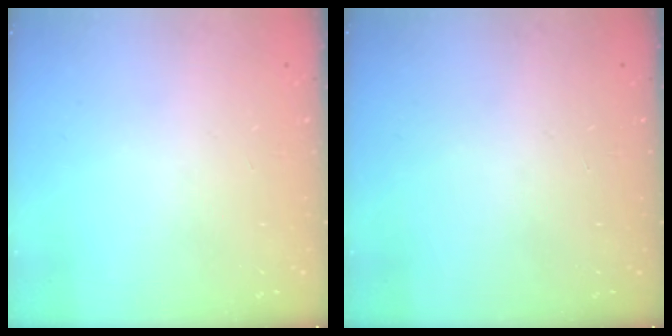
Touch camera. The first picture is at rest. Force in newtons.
{"total": 0.0}